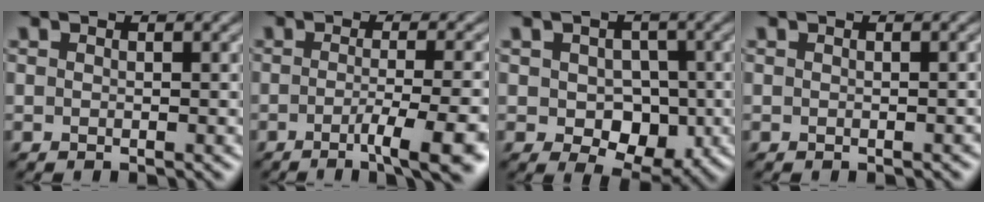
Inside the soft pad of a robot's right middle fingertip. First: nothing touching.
{"total": 6.8, "force": [-2.9, 1.4, 6.0], "torque": [-0.076, -0.005, -0.045]}
{"total": 5.4, "force": [-0.9, 3.9, 3.6], "torque": [-0.056, -0.006, -0.013]}
{"total": 0.6, "force": [-0.2, 0.1, 0.5], "torque": [-0.005, 0.002, -0.003]}